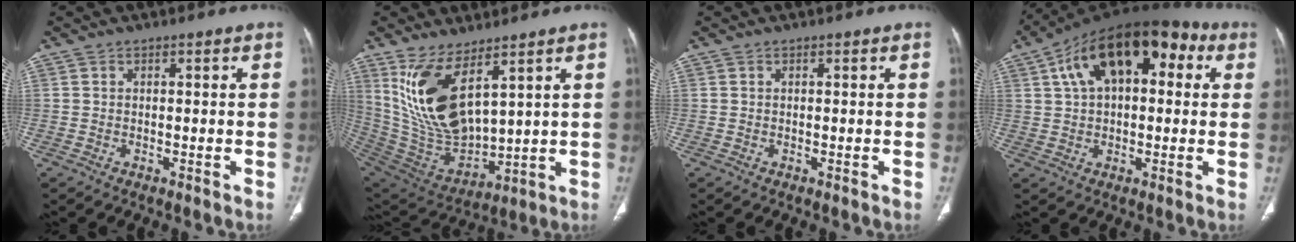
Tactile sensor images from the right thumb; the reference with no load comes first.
{"total": 16.6, "force": [7.8, 7.2, 12.7], "torque": [-0.233, -0.045, 0.184]}
{"total": 0.0}
{"total": 19.6, "force": [6.3, 10.8, 15.1], "torque": [-0.217, 0.038, 0.090]}